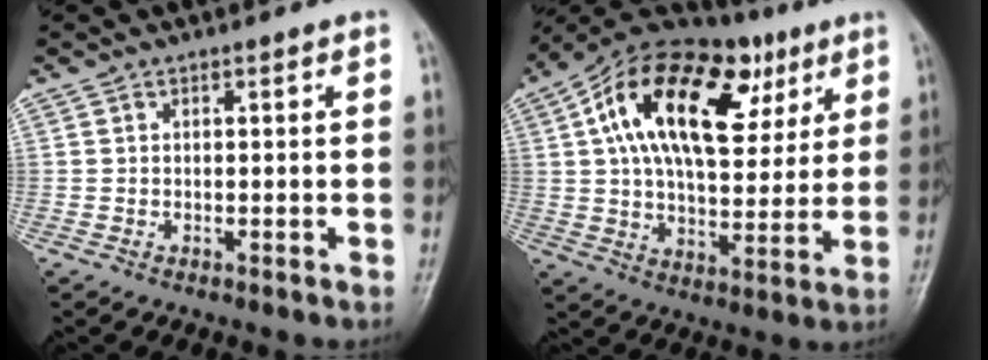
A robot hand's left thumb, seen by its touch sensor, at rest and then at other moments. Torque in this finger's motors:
{"motor_torque": [0.46, 0.89, 2.06, -0.71, 0.51]}